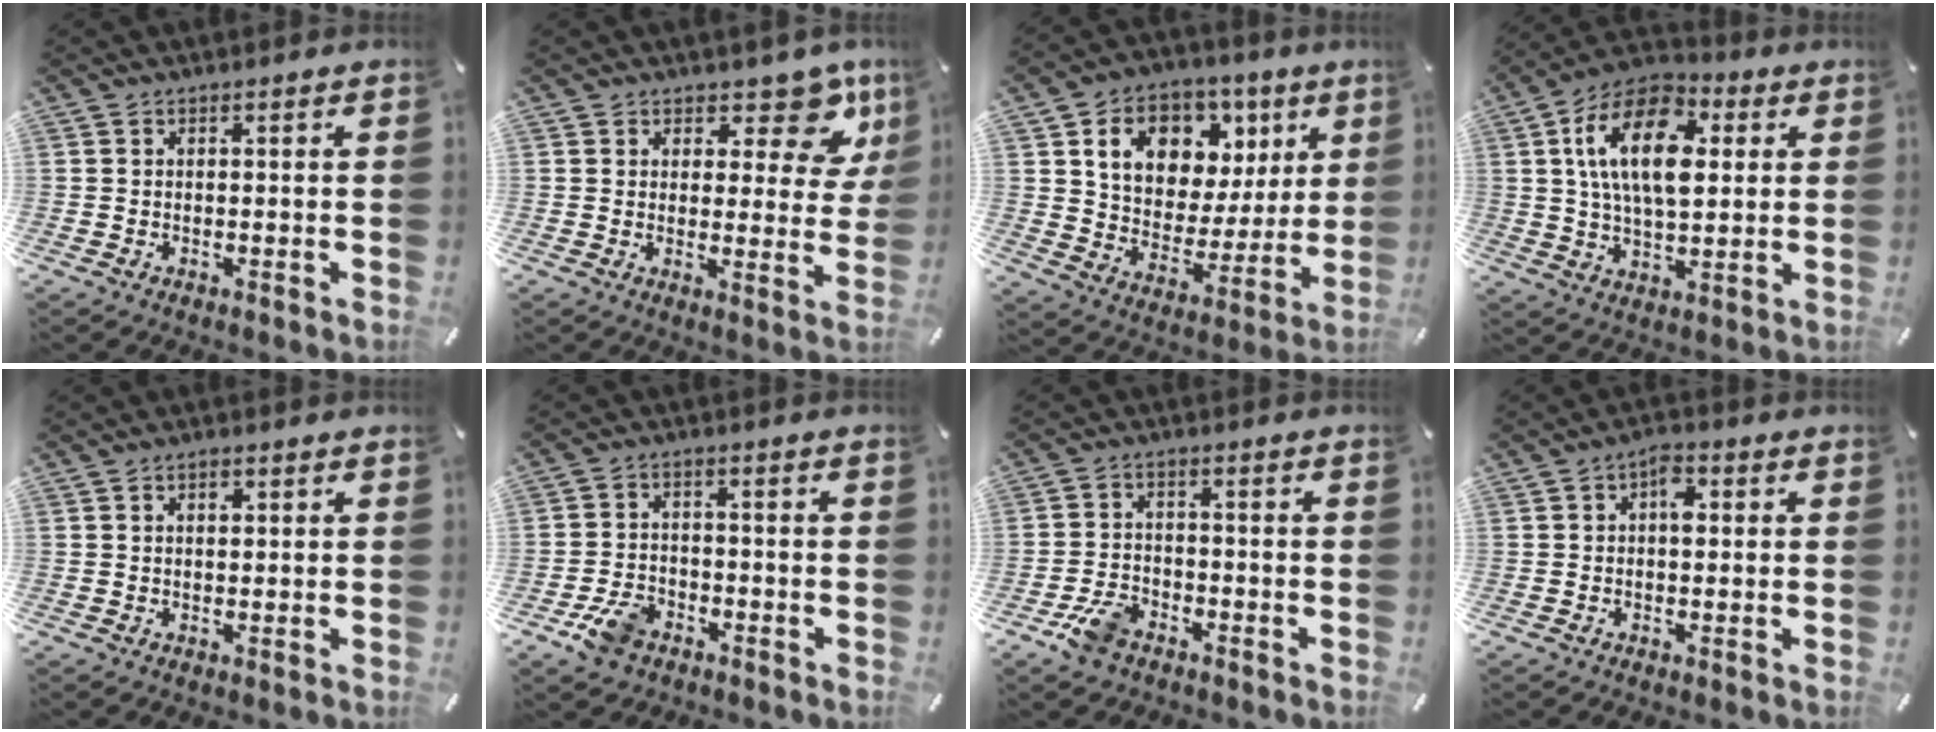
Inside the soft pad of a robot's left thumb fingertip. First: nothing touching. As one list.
[{"total": 10.0, "force": [6.7, 5.2, 5.4], "torque": [-0.056, -0.053, 0.114]}, {"total": 14.4, "force": [6.6, 10.9, 6.6], "torque": [-0.111, -0.030, 0.123]}, {"total": 17.4, "force": [4.2, 10.4, 13.3], "torque": [-0.264, 0.005, 0.070]}, {"total": 1.9, "force": [0.6, 1.2, 1.4], "torque": [-0.021, 0.002, 0.008]}, {"total": 6.7, "force": [-3.8, 4.6, 3.1], "torque": [-0.062, 0.021, -0.069]}, {"total": 6.6, "force": [-3.9, 4.3, 3.1], "torque": [-0.064, 0.022, -0.073]}, {"total": 4.1, "force": [0.4, 2.5, 3.3], "torque": [-0.042, 0.003, 0.000]}]